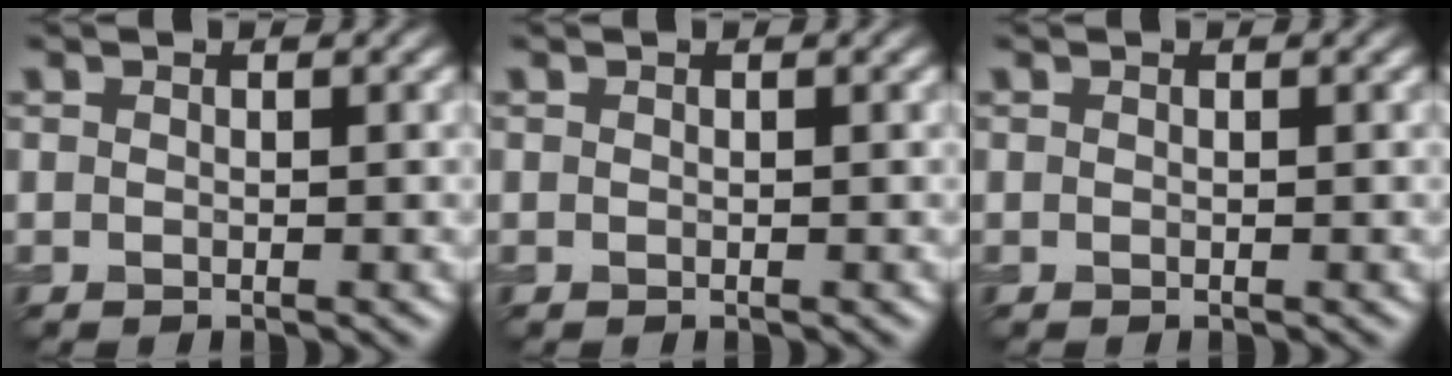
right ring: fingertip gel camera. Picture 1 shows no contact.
{"total": 0.0}
{"total": 0.0}